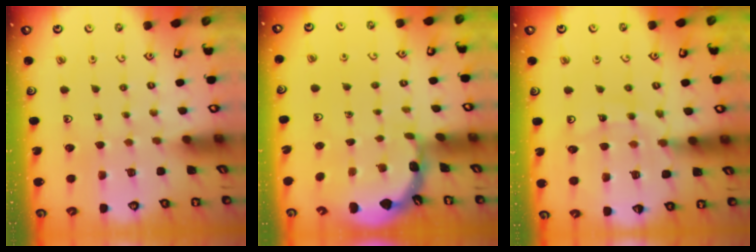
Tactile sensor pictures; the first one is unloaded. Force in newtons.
{"total": 1.7, "press": 1.6, "slide": 0.1}
{"total": 12.3, "press": 12.2, "slide": 1.7}